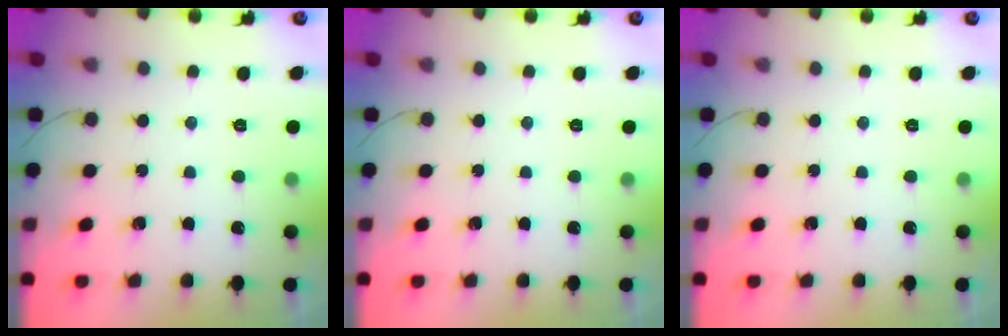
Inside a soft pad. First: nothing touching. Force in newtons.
{"total": 0.0}
{"total": 0.0}